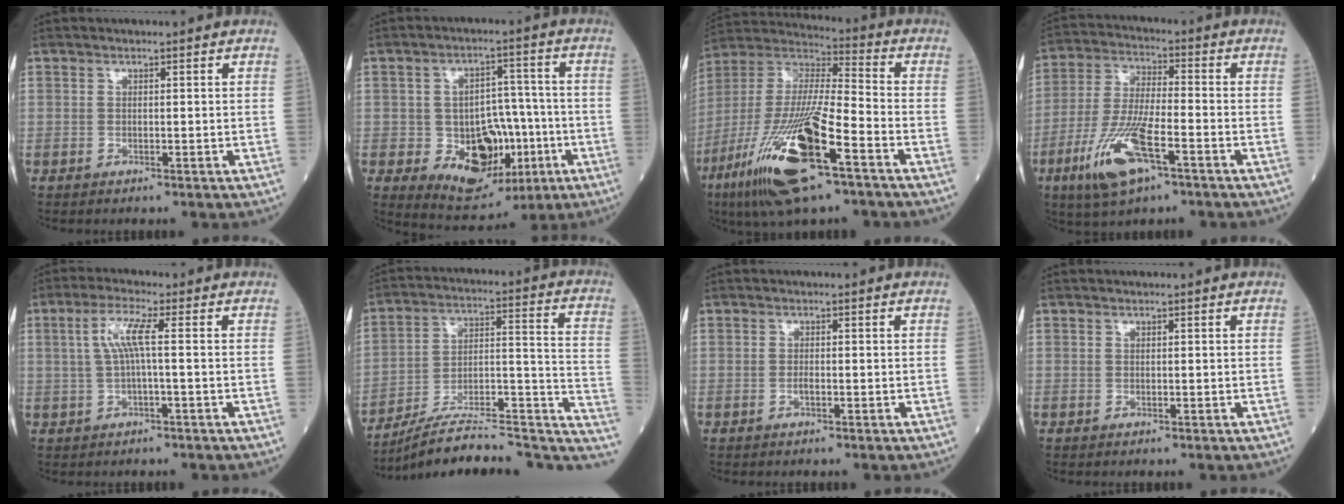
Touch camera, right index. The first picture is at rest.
{"total": 12.0, "force": [-3.4, 7.9, 8.3], "torque": [-0.127, 0.015, -0.040]}
{"total": 21.5, "force": [-10.1, 3.1, 18.7], "torque": [-0.408, -0.047, -0.188]}
{"total": 12.4, "force": [-6.0, 2.8, 10.5], "torque": [-0.223, -0.016, -0.111]}
{"total": 4.7, "force": [0.6, 0.2, 4.7], "torque": [-0.099, 0.015, 0.013]}
{"total": 22.1, "force": [-18.5, 4.1, 11.3], "torque": [-0.112, 0.044, -0.274]}
{"total": 0.9, "force": [-0.4, 0.2, 0.8], "torque": [-0.019, 0.000, -0.008]}
{"total": 0.0}